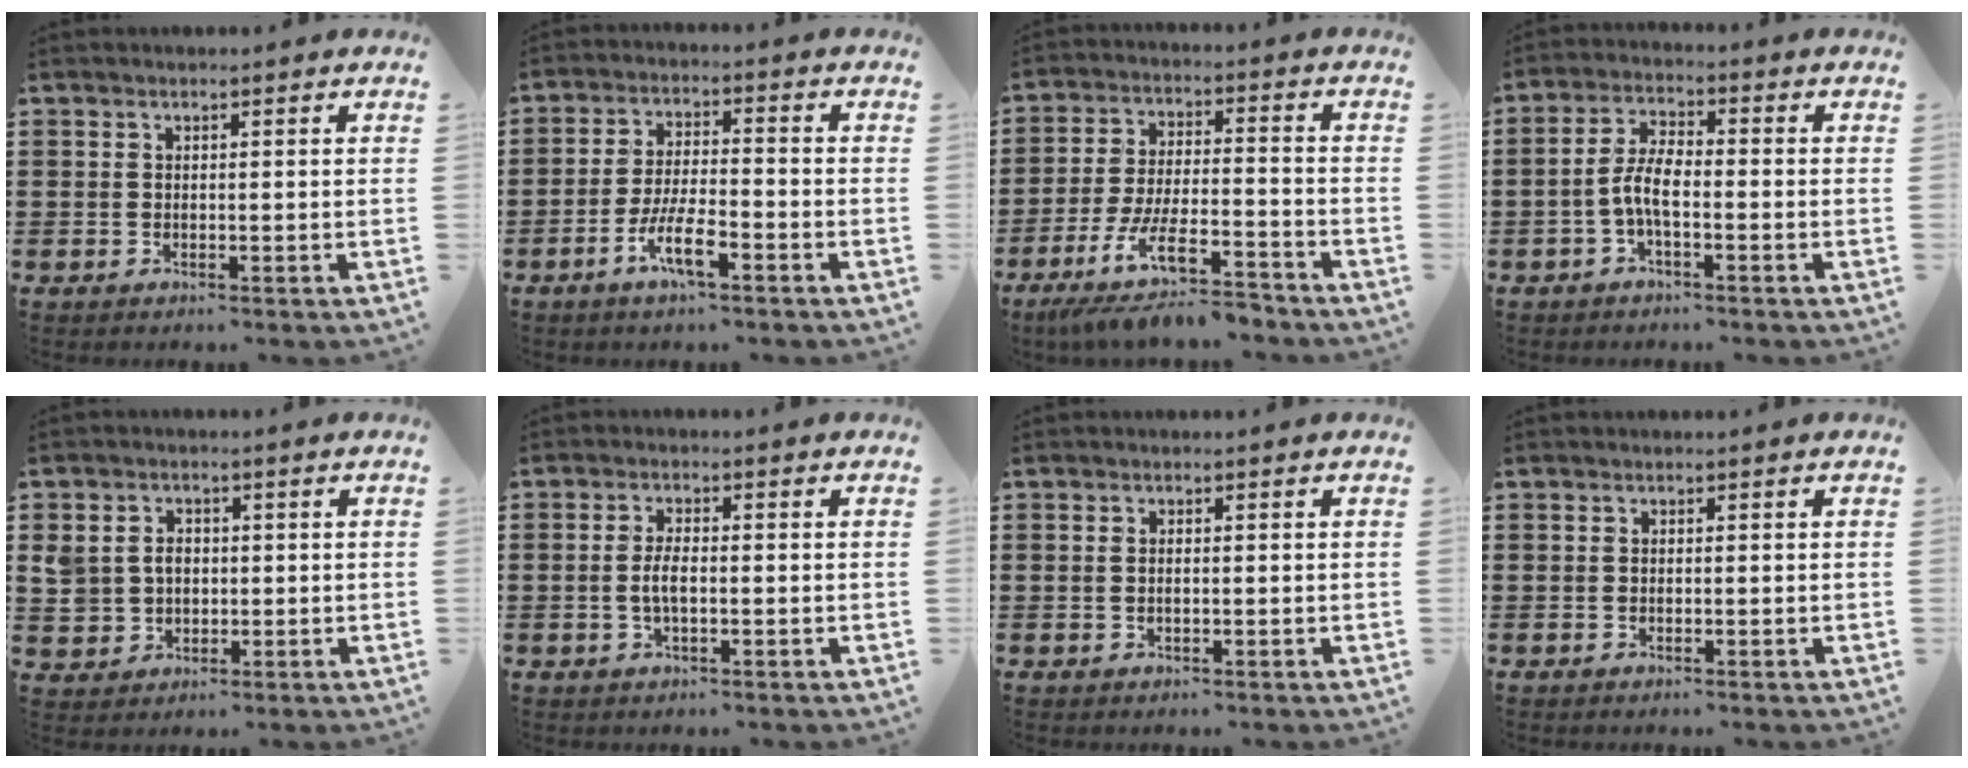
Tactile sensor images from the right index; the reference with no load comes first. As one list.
[{"total": 7.0, "force": [-3.6, 1.7, 5.8], "torque": [-0.127, -0.009, -0.071]}, {"total": 10.5, "force": [-8.0, 1.9, 6.5], "torque": [-0.130, 0.009, -0.153]}, {"total": 4.9, "force": [-1.6, 1.6, 4.4], "torque": [-0.104, -0.003, -0.037]}, {"total": 4.4, "force": [0.4, 4.1, 1.5], "torque": [-0.054, 0.014, 0.004]}, {"total": 2.9, "force": [-0.5, 0.9, 2.7], "torque": [-0.064, -0.004, -0.014]}, {"total": 0.7, "force": [-0.1, 0.3, 0.6], "torque": [-0.013, 0.001, -0.002]}, {"total": 0.0}]